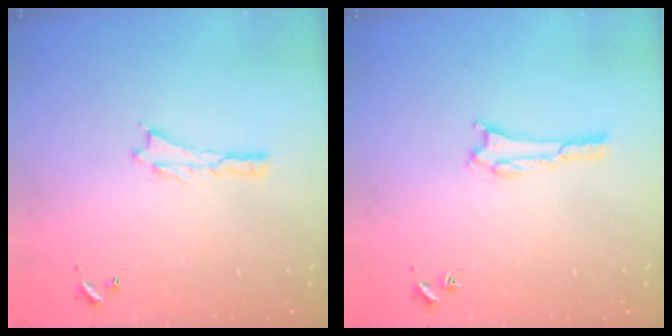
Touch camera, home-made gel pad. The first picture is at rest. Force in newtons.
{"total": 1.6, "press": 1.6, "slide": 0.1}